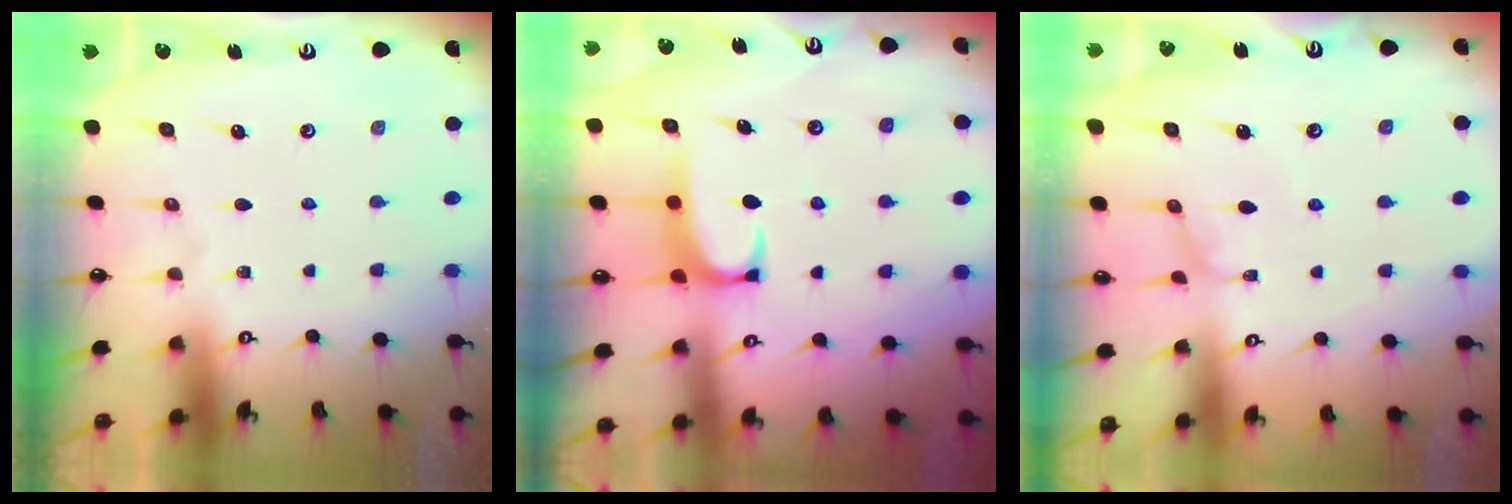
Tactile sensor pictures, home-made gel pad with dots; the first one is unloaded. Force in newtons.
{"total": 1.8, "press": 1.8, "slide": 0.4}
{"total": 0.7, "press": 0.5, "slide": 0.4}